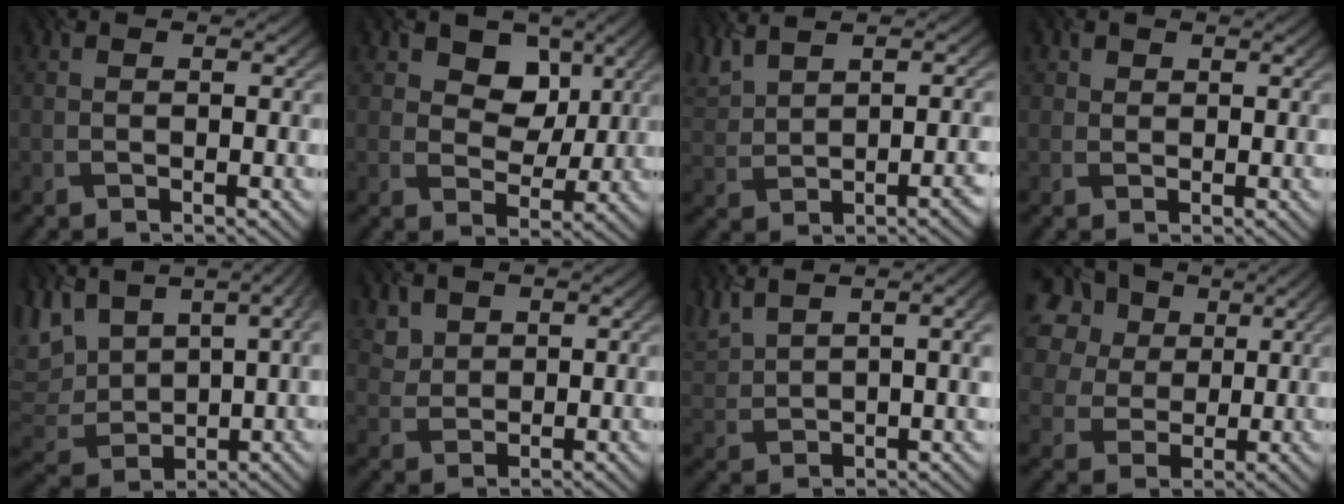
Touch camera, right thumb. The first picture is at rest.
{"total": 6.8, "force": [3.5, 5.2, 2.6], "torque": [-0.060, -0.003, 0.056]}
{"total": 7.1, "force": [3.6, 3.1, 5.2], "torque": [-0.105, 0.024, 0.071]}
{"total": 1.5, "force": [1.0, 1.1, -0.3], "torque": [0.007, 0.001, 0.023]}
{"total": 11.7, "force": [7.3, 5.3, 7.6], "torque": [-0.215, 0.028, 0.154]}
{"total": 2.6, "force": [2.0, 1.5, -0.5], "torque": [-0.003, -0.001, 0.049]}
{"total": 10.5, "force": [6.3, 3.6, 7.6], "torque": [-0.159, 0.024, 0.123]}
{"total": 14.1, "force": [7.6, 10.3, 5.8], "torque": [-0.186, 0.038, 0.149]}